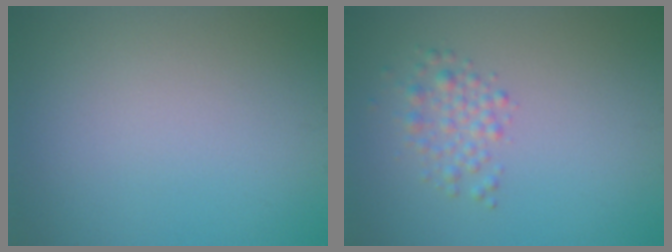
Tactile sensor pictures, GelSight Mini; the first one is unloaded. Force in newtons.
{"total": 2.2, "press": 2.2, "slide": 0.1}